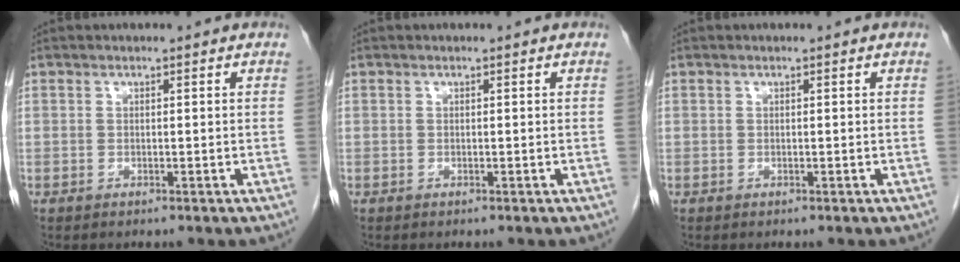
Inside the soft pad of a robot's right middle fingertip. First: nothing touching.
{"total": 0.0}
{"total": 0.0}